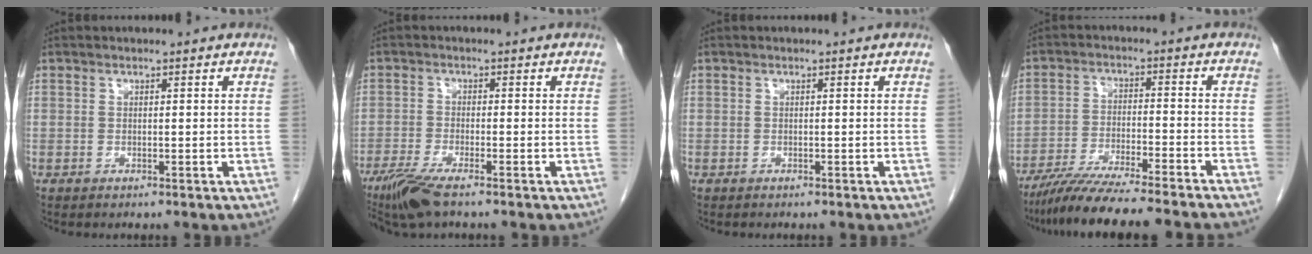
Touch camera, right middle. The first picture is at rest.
{"total": 5.8, "force": [-4.2, 0.5, 3.9], "torque": [-0.080, -0.017, -0.079]}
{"total": 0.0}
{"total": 13.2, "force": [-11.4, -0.7, 6.5], "torque": [-0.094, -0.026, -0.184]}